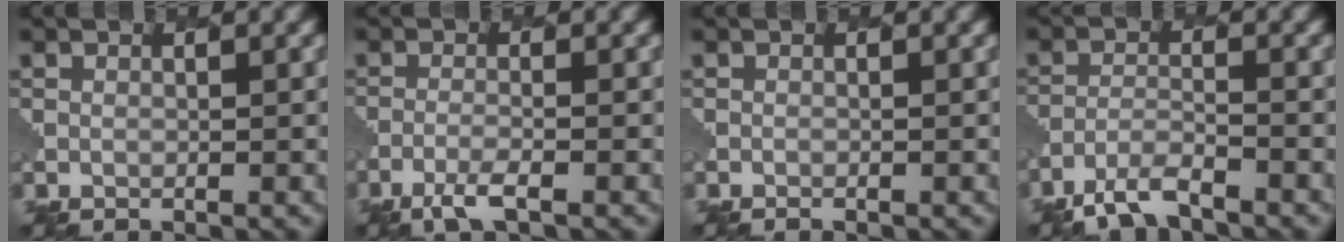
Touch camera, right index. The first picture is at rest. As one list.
[{"total": 2.2, "force": [-1.6, 0.3, 1.5], "torque": [-0.032, -0.001, -0.042]}, {"total": 0.7, "force": [-0.6, 0.2, 0.2], "torque": [0.008, 0.004, -0.005]}, {"total": 3.7, "force": [-3.2, 0.8, 1.6], "torque": [-0.040, -0.004, -0.071]}]